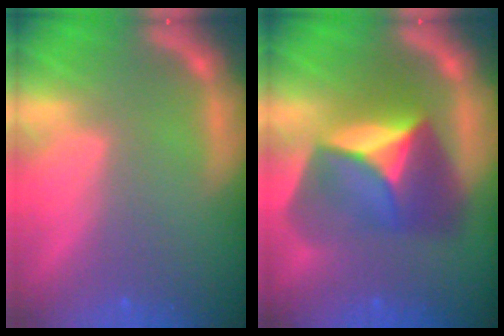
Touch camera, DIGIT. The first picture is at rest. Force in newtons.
{"total": 9.0}